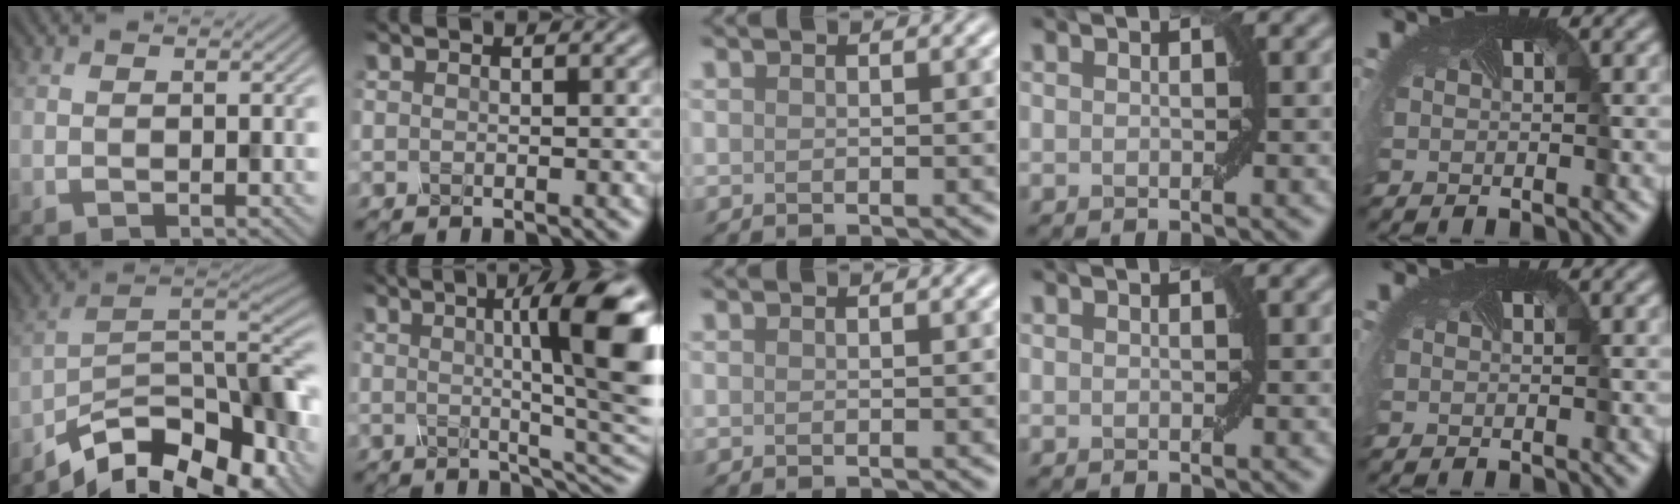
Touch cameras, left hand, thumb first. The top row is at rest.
{"thumb": {"total": 14.1, "force": [-9.5, 5.6, 8.8], "torque": [-0.146, -0.005, -0.167]}, "index": {"total": 11.0, "force": [1.5, 2.3, 10.7], "torque": [-0.121, 0.001, 0.027]}}